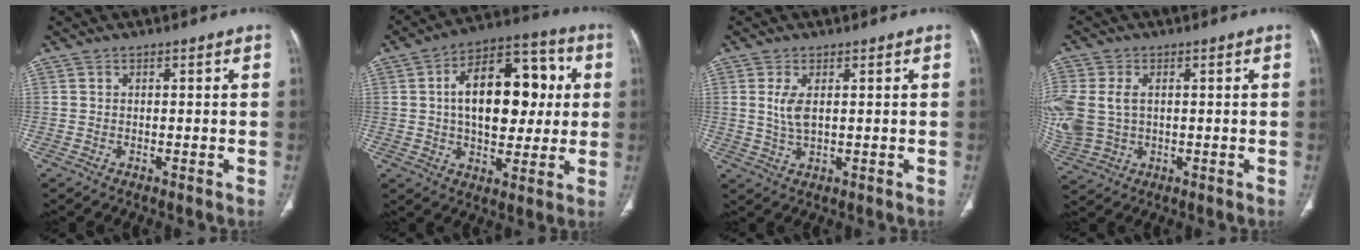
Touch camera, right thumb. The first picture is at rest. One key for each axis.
{"total": 19.5, "fx": 2.8, "fy": 11.3, "fz": 15.7, "tx": -0.202, "ty": 0.022, "tz": 0.040}
{"total": 4.3, "fx": 0.9, "fy": 1.8, "fz": 3.7, "tx": -0.085, "ty": -0.007, "tz": 0.026}
{"total": 13.6, "fx": 0.7, "fy": 10.0, "fz": 9.2, "tx": -0.253, "ty": 0.001, "tz": 0.032}